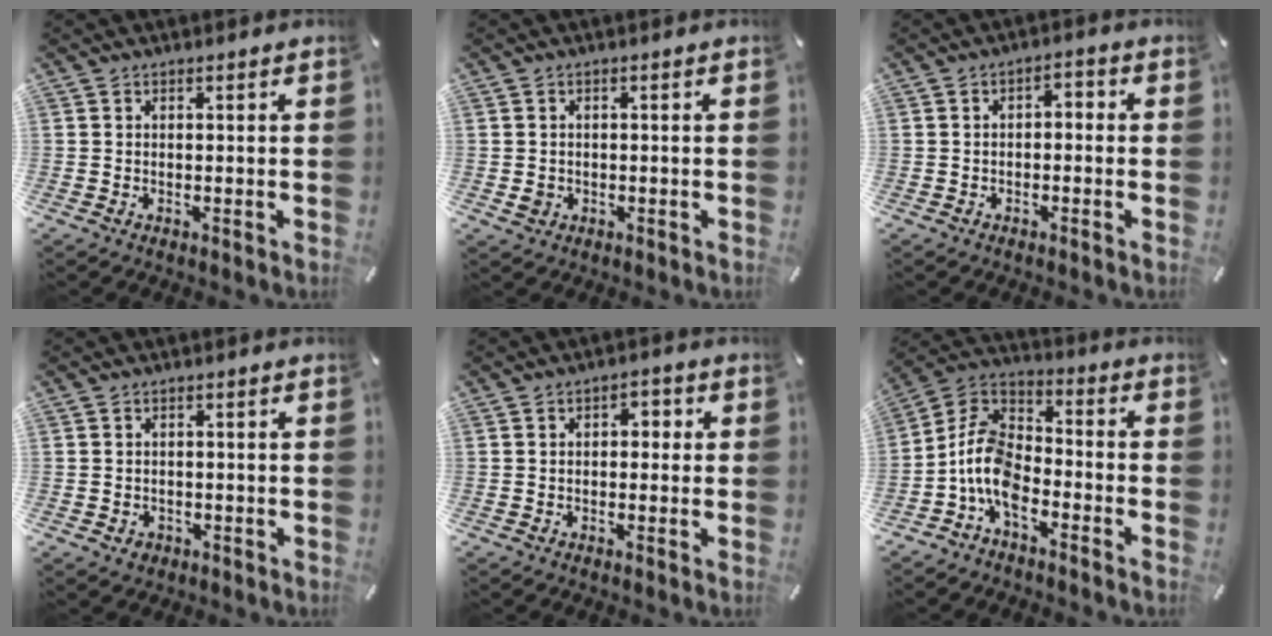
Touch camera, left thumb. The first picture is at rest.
{"total": 2.0, "force": [-0.3, 1.9, 0.7], "torque": [-0.004, 0.002, -0.010]}
{"total": 2.7, "force": [-1.6, 1.4, 1.6], "torque": [-0.029, 0.014, -0.033]}
{"total": 2.0, "force": [-0.7, 1.7, 0.6], "torque": [-0.011, 0.006, -0.017]}
{"total": 2.9, "force": [-0.4, 1.9, 2.1], "torque": [-0.034, 0.009, -0.013]}
{"total": 10.7, "force": [-6.0, 6.2, 6.3], "torque": [-0.151, 0.011, -0.122]}